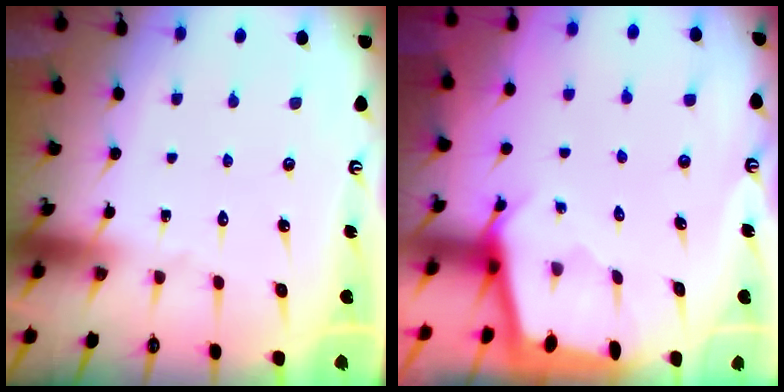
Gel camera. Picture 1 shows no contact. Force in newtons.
{"total": 2.3, "press": 2.3, "slide": 0.3}